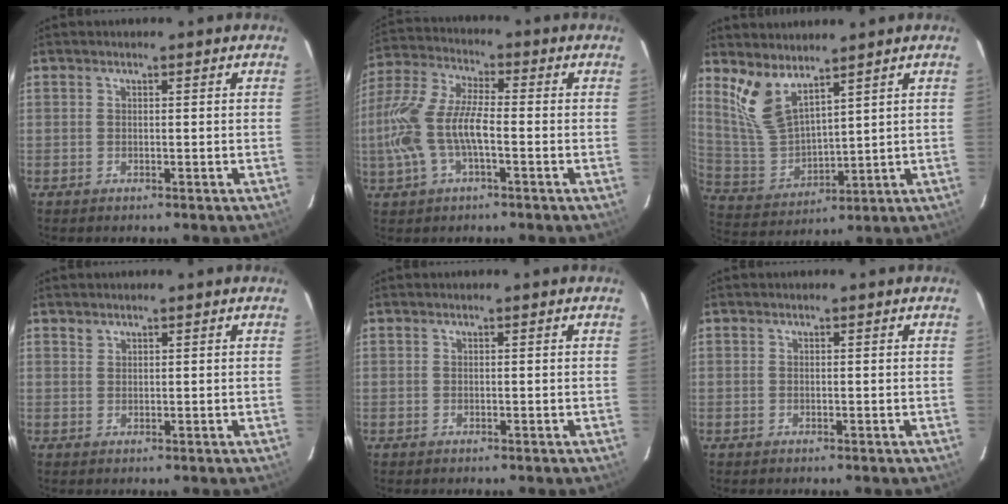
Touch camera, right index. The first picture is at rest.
{"total": 13.6, "force": [-3.0, 5.2, 12.3], "torque": [-0.267, 0.004, -0.059]}
{"total": 9.3, "force": [6.4, 3.6, 5.7], "torque": [-0.118, -0.007, 0.147]}
{"total": 0.8, "force": [0.7, 0.4, 0.0], "torque": [0.000, 0.001, 0.015]}
{"total": 0.0}
{"total": 0.0}